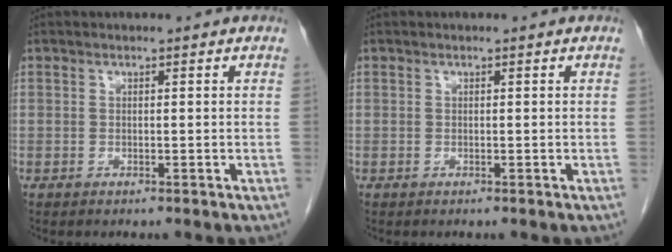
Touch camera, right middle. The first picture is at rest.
{"total": 0.0}